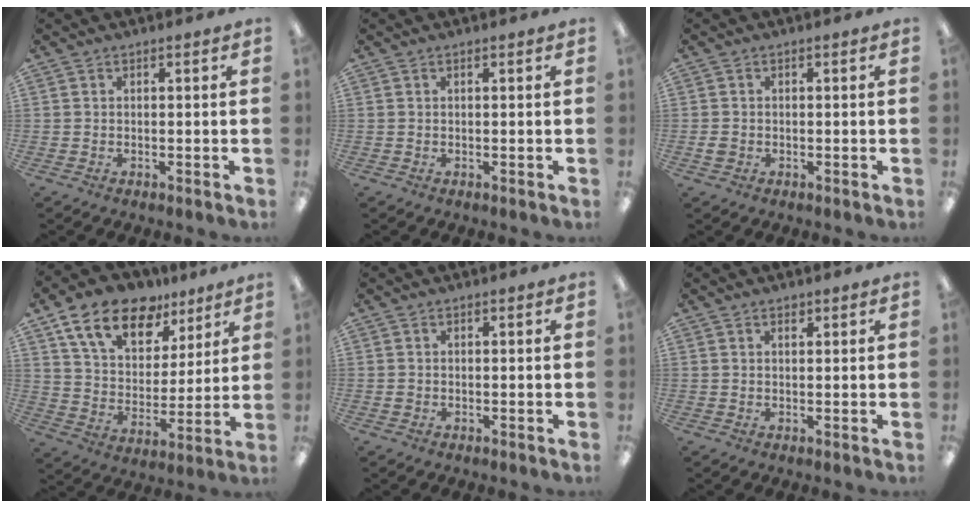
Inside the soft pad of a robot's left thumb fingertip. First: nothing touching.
{"total": 0.0}
{"total": 1.6, "force": [-0.3, 1.4, 0.8], "torque": [-0.013, 0.004, -0.007]}
{"total": 16.8, "force": [10.9, 9.8, 8.3], "torque": [-0.151, -0.047, 0.199]}
{"total": 0.7, "force": [-0.1, 0.7, 0.2], "torque": [-0.003, 0.004, -0.004]}
{"total": 1.2, "force": [0.8, 0.7, 0.6], "torque": [-0.004, -0.002, 0.013]}